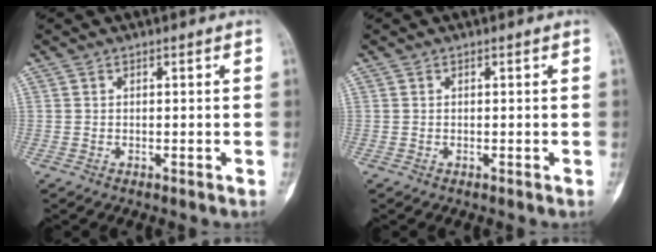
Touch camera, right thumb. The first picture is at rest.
{"total": 0.0}